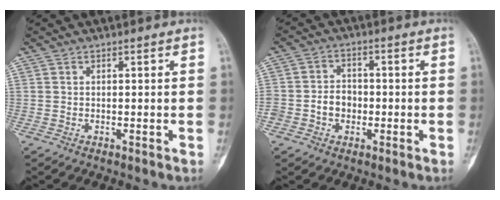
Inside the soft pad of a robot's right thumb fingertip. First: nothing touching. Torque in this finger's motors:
{"motor_torque": [-0.04, -0.23, 0.72, -0.26, 0.04]}